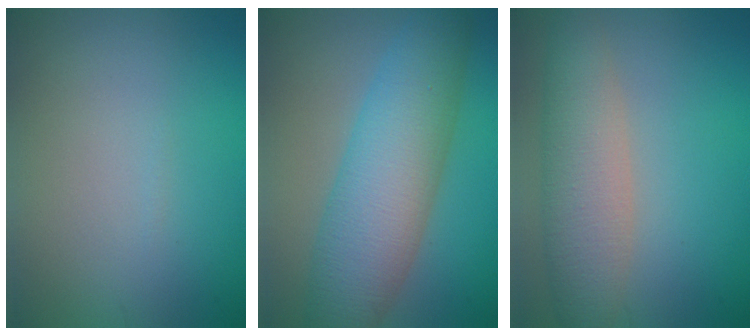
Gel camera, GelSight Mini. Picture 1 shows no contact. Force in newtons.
{"total": 8.7, "press": 8.7, "slide": 0.2}
{"total": 5.3, "press": 5.3, "slide": 0.3}